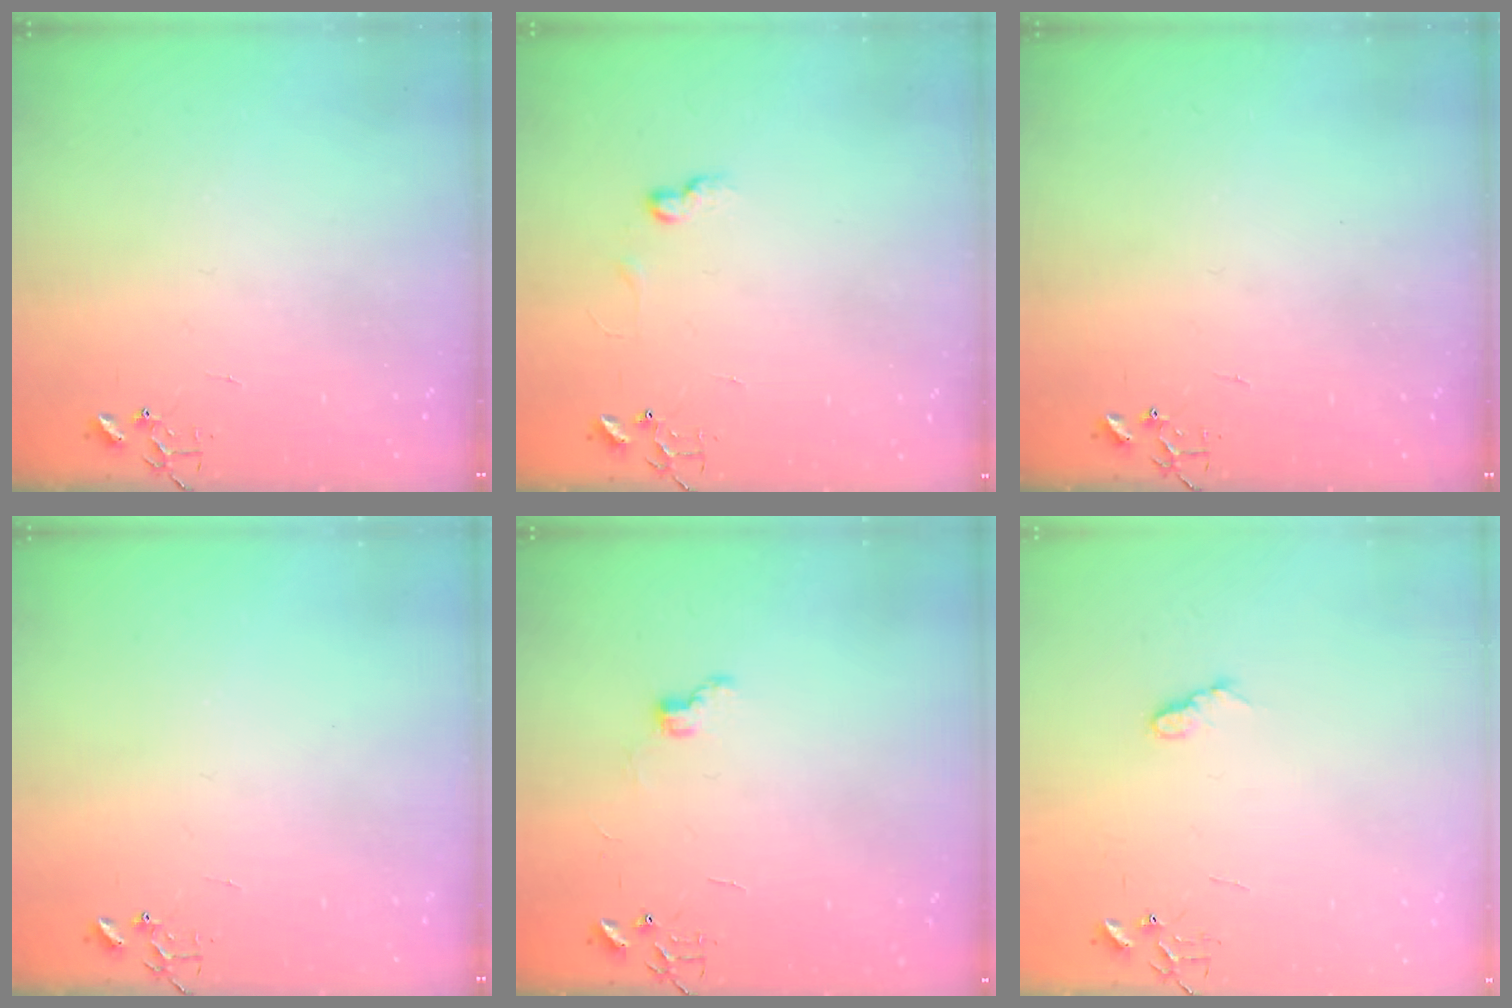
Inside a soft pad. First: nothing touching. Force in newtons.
{"total": 6.7, "press": 6.6, "slide": 0.9}
{"total": 0.0}
{"total": 0.0}
{"total": 6.6, "press": 6.6, "slide": 0.7}
{"total": 7.2, "press": 7.1, "slide": 0.7}